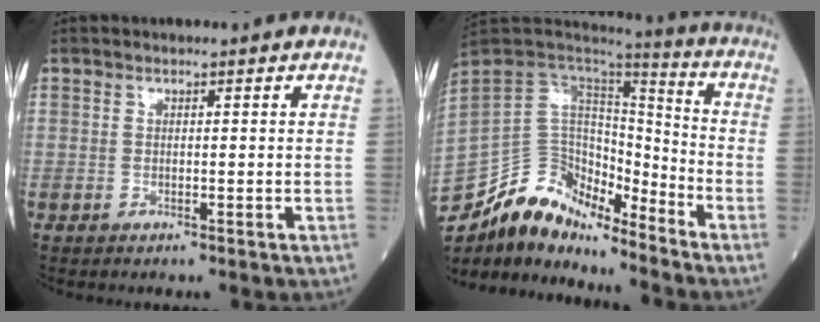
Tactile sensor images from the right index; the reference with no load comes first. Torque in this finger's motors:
{"motor_torque": [0.59, -0.89, -1.06, -0.21]}